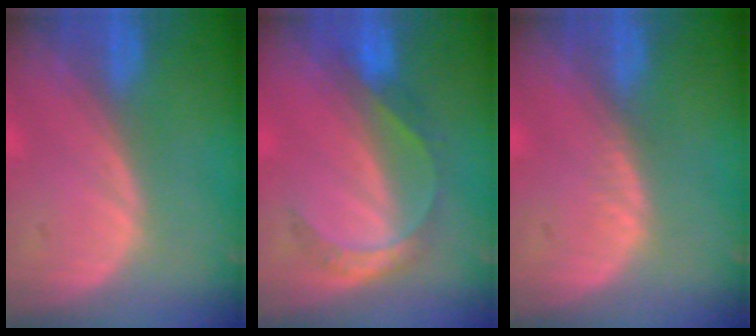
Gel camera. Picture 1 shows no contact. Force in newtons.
{"total": 4.5, "press": 4.5, "slide": 0.2}
{"total": 0.9, "press": 0.9, "slide": 0.2}